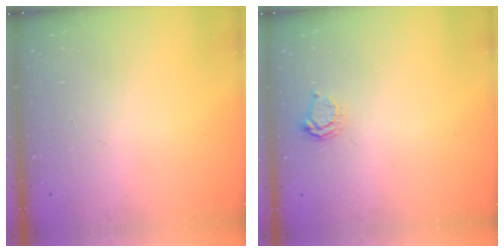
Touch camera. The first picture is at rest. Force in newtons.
{"total": 4.0, "press": 4.0, "slide": 0.4}